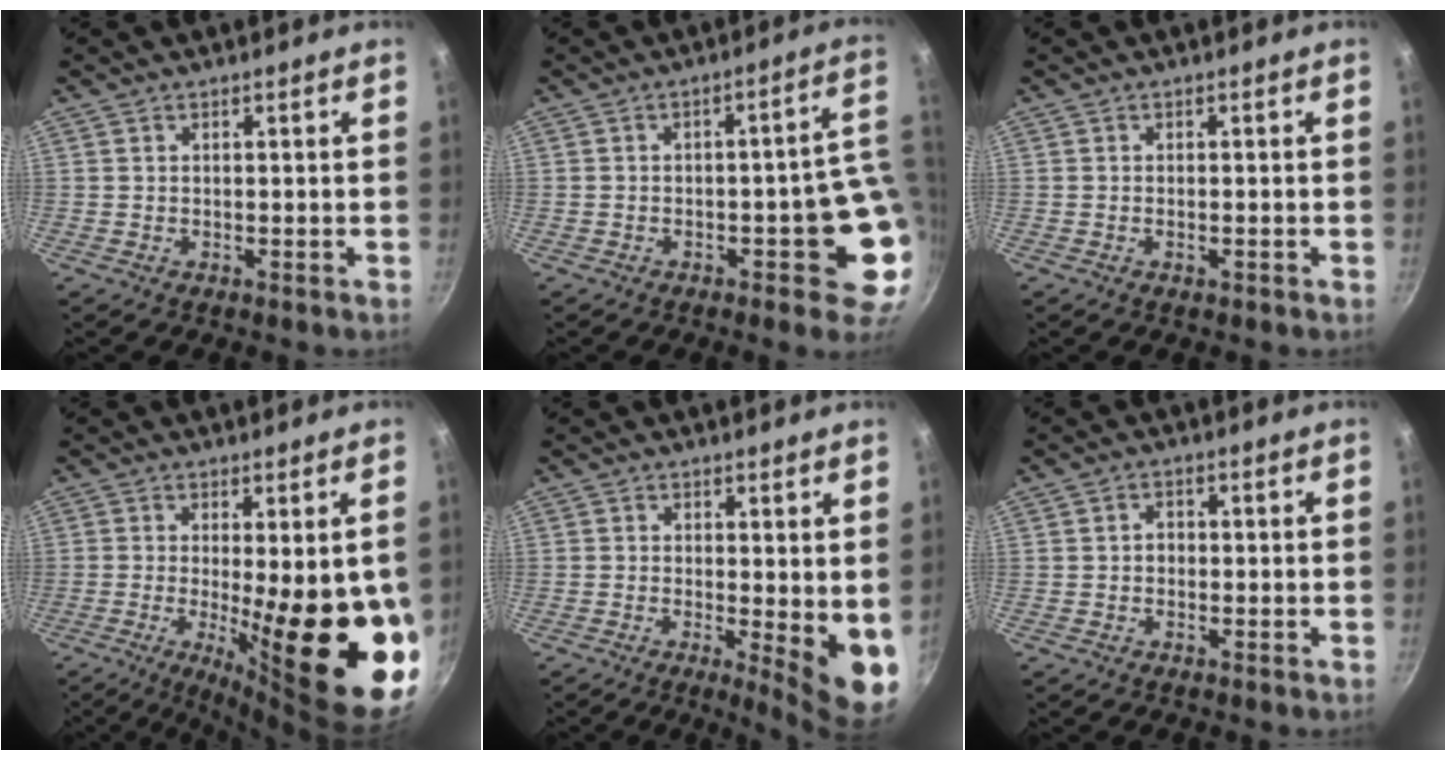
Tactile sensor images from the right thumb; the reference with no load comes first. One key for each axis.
{"total": 9.5, "fx": -1.3, "fy": 3.6, "fz": 8.7, "tx": -0.059, "ty": 0.022, "tz": -0.014}
{"total": 0.7, "fx": -0.3, "fy": 0.3, "fz": 0.5, "tx": -0.009, "ty": 0.003, "tz": -0.006}
{"total": 22.2, "fx": -2.5, "fy": 6.9, "fz": 20.9, "tx": -0.255, "ty": -0.040, "tz": -0.017}
{"total": 8.1, "fx": -0.3, "fy": 2.3, "fz": 7.8, "tx": -0.093, "ty": -0.020, "tz": 0.000}
{"total": 1.6, "fx": -0.3, "fy": 1.4, "fz": 0.9, "tx": -0.009, "ty": 0.007, "tz": -0.006}